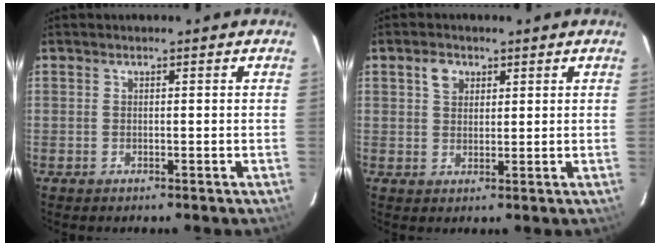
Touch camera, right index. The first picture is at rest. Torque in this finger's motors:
{"motor_torque": [0.02, 0.00, 0.02, 0.03]}